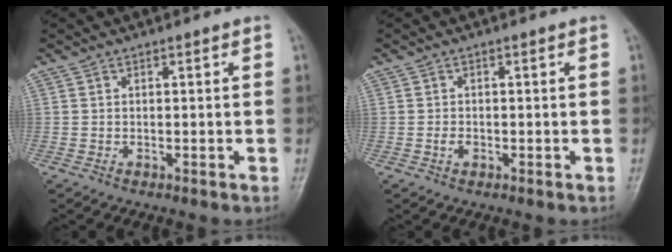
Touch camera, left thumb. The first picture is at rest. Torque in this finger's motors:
{"motor_torque": [-0.32, 0.57, 0.31, -0.09, 0.00]}